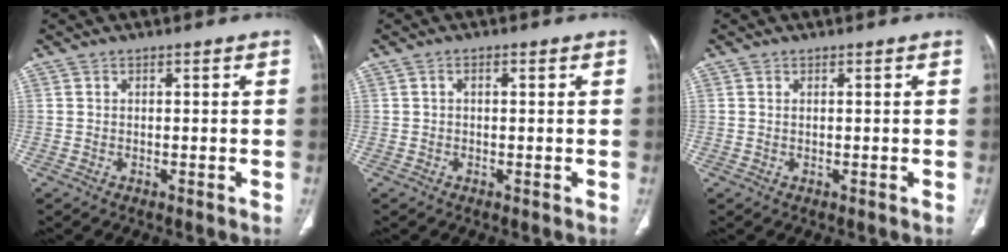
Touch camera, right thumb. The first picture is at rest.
{"total": 1.0, "force": [0.2, 0.5, 0.9], "torque": [-0.020, 0.007, 0.004]}
{"total": 0.5, "force": [0.2, 0.2, 0.4], "torque": [-0.013, 0.003, 0.006]}